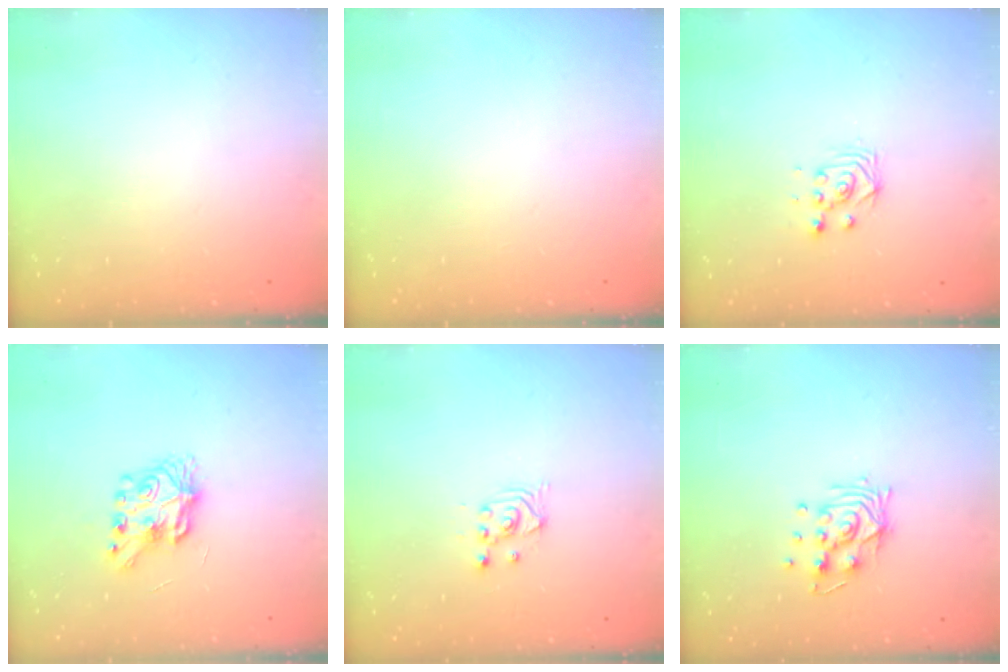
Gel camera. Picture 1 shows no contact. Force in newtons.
{"total": 0.0}
{"total": 3.0, "press": 3.0, "slide": 0.2}
{"total": 7.8, "press": 7.8, "slide": 0.5}
{"total": 2.4, "press": 2.3, "slide": 0.2}
{"total": 8.9, "press": 8.9, "slide": 0.7}